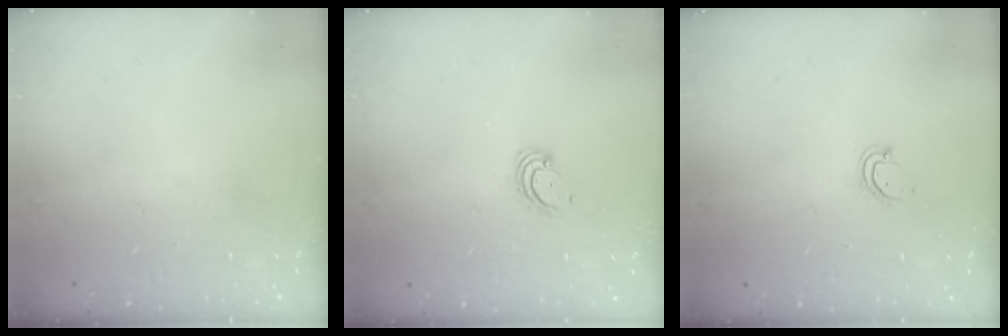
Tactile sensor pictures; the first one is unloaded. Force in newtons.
{"total": 3.1, "press": 3.1, "slide": 0.3}
{"total": 3.0, "press": 3.0, "slide": 0.2}